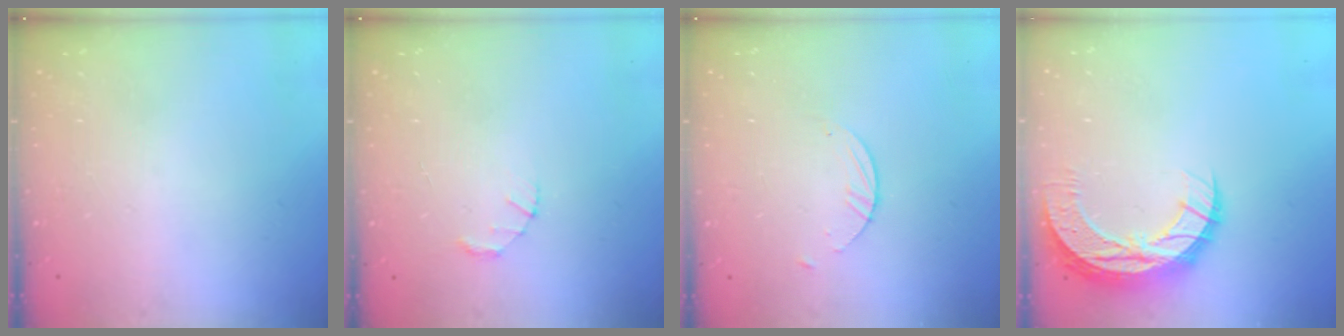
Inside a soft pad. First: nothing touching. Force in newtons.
{"total": 1.5, "press": 1.5, "slide": 0.3}
{"total": 2.1, "press": 2.1, "slide": 0.2}
{"total": 11.0, "press": 11.0, "slide": 0.8}